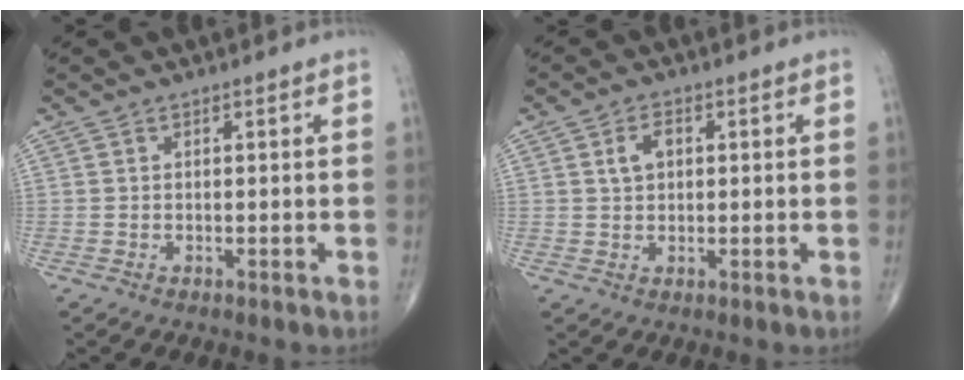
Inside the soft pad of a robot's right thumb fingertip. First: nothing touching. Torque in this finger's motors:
{"motor_torque": [-0.02, 0.02, 0.19, 0.13, 0.05]}